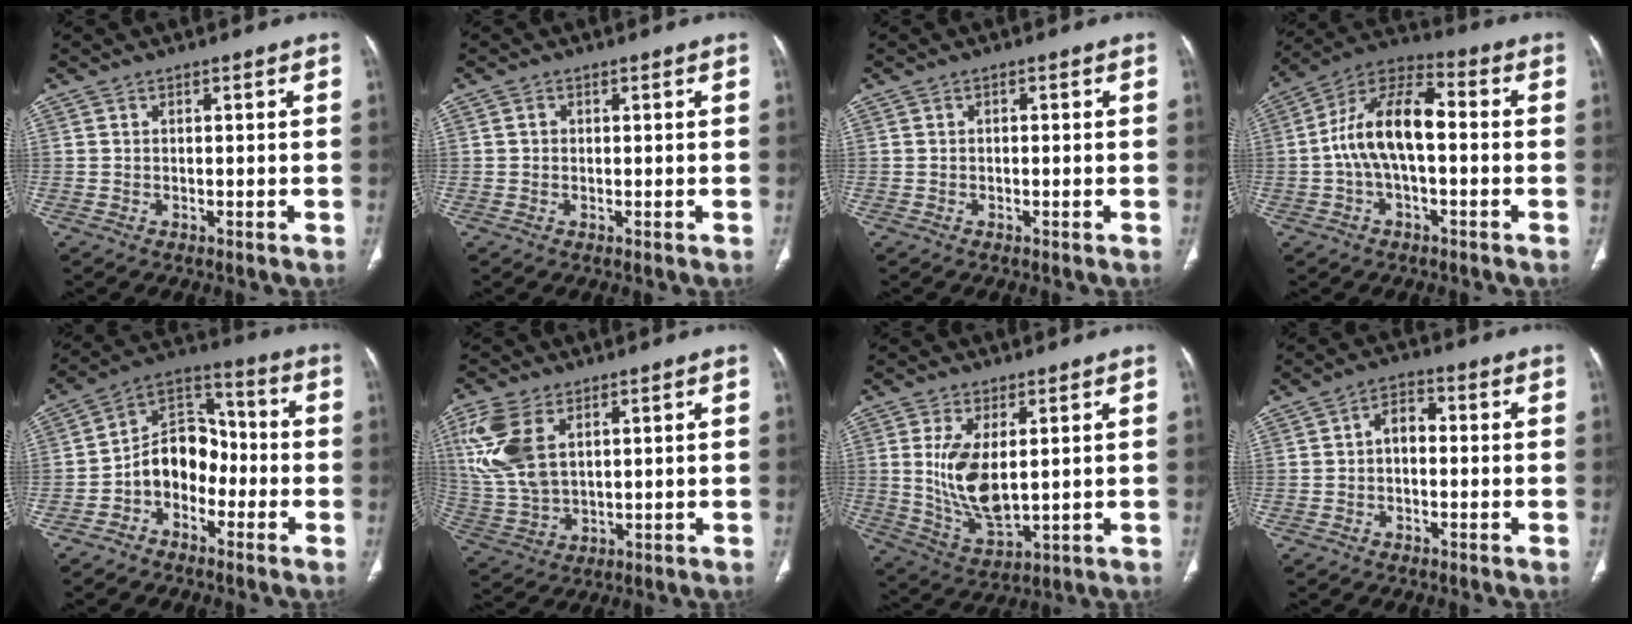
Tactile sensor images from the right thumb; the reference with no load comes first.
{"total": 0.8, "force": [0.1, 0.8, 0.3], "torque": [-0.003, 0.002, 0.001]}
{"total": 0.6, "force": [0.0, 0.4, 0.4], "torque": [-0.007, 0.002, -0.001]}
{"total": 13.6, "force": [-0.7, 6.6, 11.8], "torque": [-0.218, 0.044, -0.022]}
{"total": 11.0, "force": [-3.6, 8.2, 6.3], "torque": [-0.076, 0.058, -0.077]}
{"total": 13.3, "force": [5.0, 7.6, 9.8], "torque": [-0.231, -0.008, 0.113]}
{"total": 10.9, "force": [1.7, 5.1, 9.5], "torque": [-0.183, -0.024, 0.049]}
{"total": 4.3, "force": [-0.4, 2.8, 3.2], "torque": [-0.043, 0.018, -0.016]}